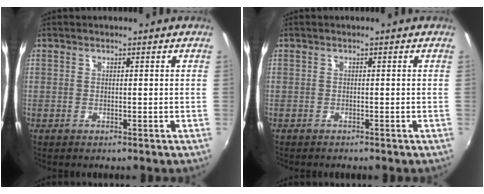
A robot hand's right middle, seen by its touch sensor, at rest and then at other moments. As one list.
[{"total": 0.7, "force": [-0.7, 0.2, 0.0], "torque": [-0.003, -0.001, -0.011]}]